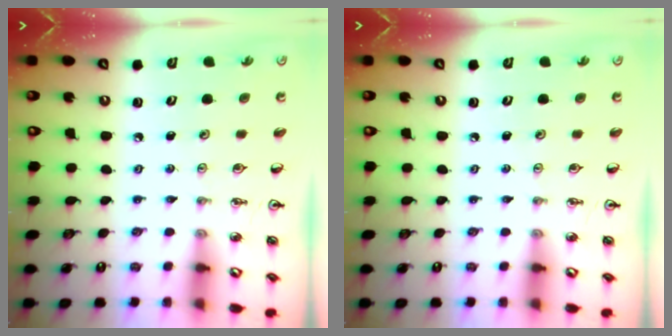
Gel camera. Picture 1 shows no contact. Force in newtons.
{"total": 0.0}